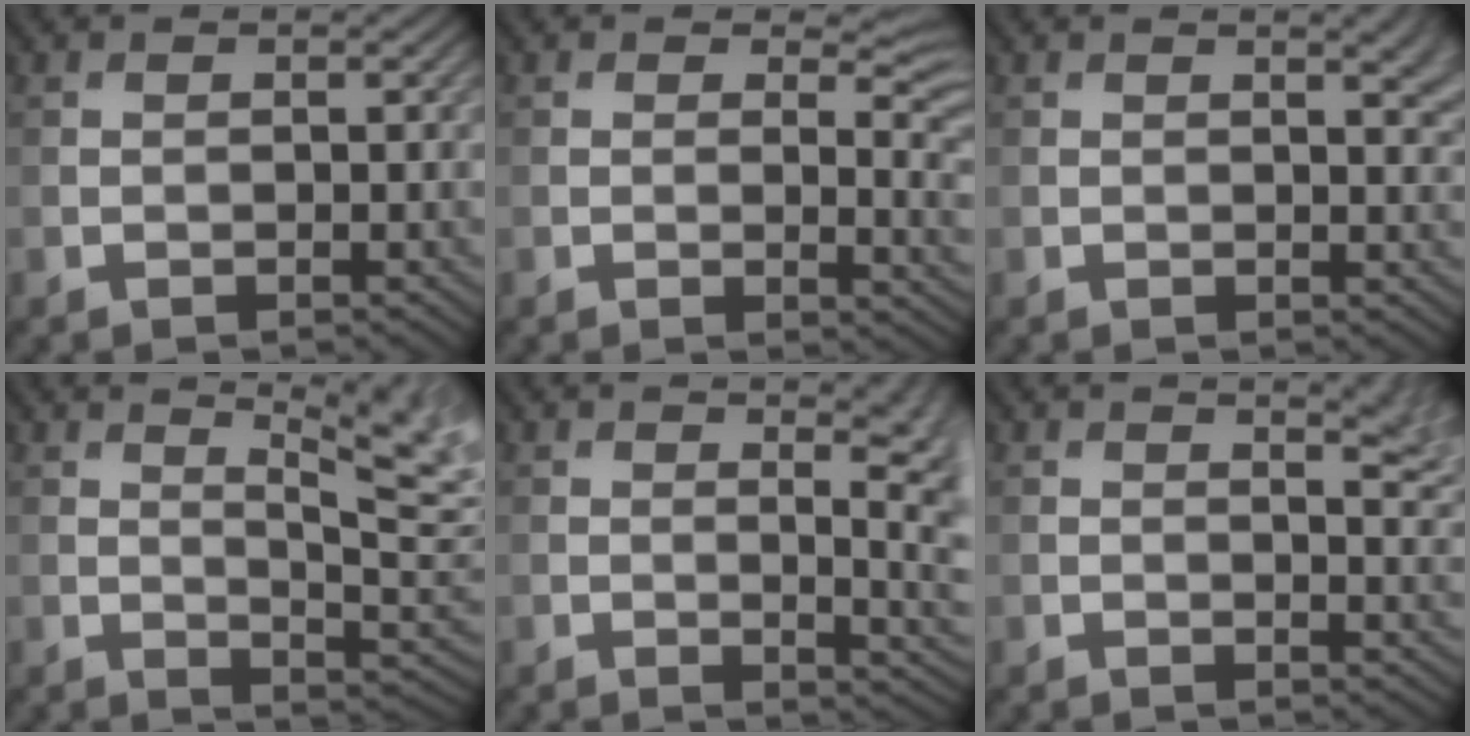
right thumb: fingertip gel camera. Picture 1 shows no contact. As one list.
[{"total": 5.5, "force": [1.6, 2.6, 4.6], "torque": [-0.065, -0.009, 0.022]}, {"total": 3.5, "force": [0.9, 1.0, 3.3], "torque": [-0.033, 0.003, 0.012]}, {"total": 13.4, "force": [5.7, 4.3, 11.4], "torque": [-0.153, 0.040, 0.091]}, {"total": 8.7, "force": [0.7, 3.9, 7.8], "torque": [-0.062, 0.010, 0.002]}, {"total": 5.2, "force": [2.2, 1.5, 4.5], "torque": [-0.045, 0.006, 0.028]}]